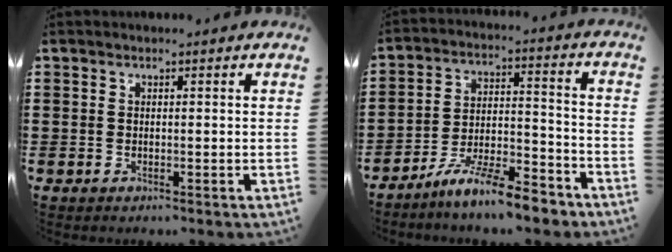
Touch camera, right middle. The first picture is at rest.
{"total": 9.5, "force": [-8.3, 0.9, 4.5], "torque": [-0.079, 0.018, -0.158]}